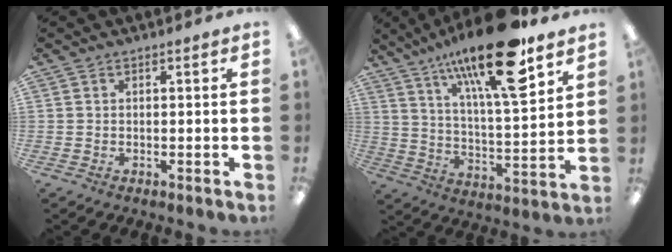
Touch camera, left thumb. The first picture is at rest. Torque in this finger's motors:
{"motor_torque": [1.23, 0.31, 1.68, -1.09, 0.50]}